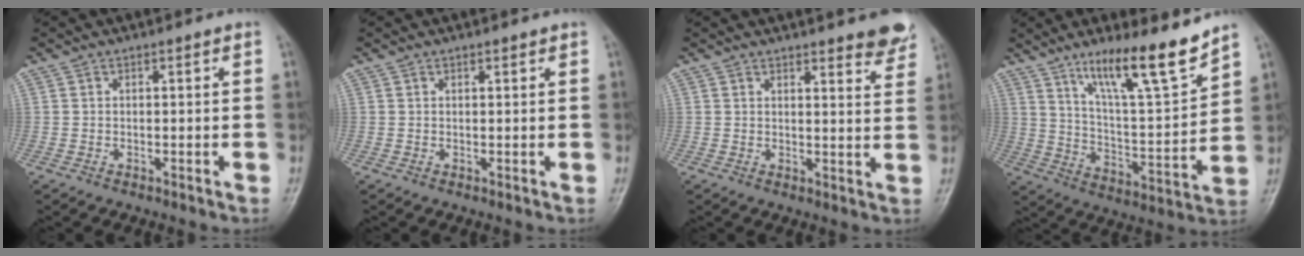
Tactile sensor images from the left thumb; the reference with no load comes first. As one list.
[{"total": 0.5, "force": [0.5, 0.1, 0.2], "torque": [-0.005, -0.003, 0.006]}, {"total": 7.3, "force": [6.0, 1.6, 3.9], "torque": [-0.023, -0.033, 0.061]}, {"total": 15.4, "force": [11.1, 2.2, 10.4], "torque": [-0.157, -0.074, 0.196]}]